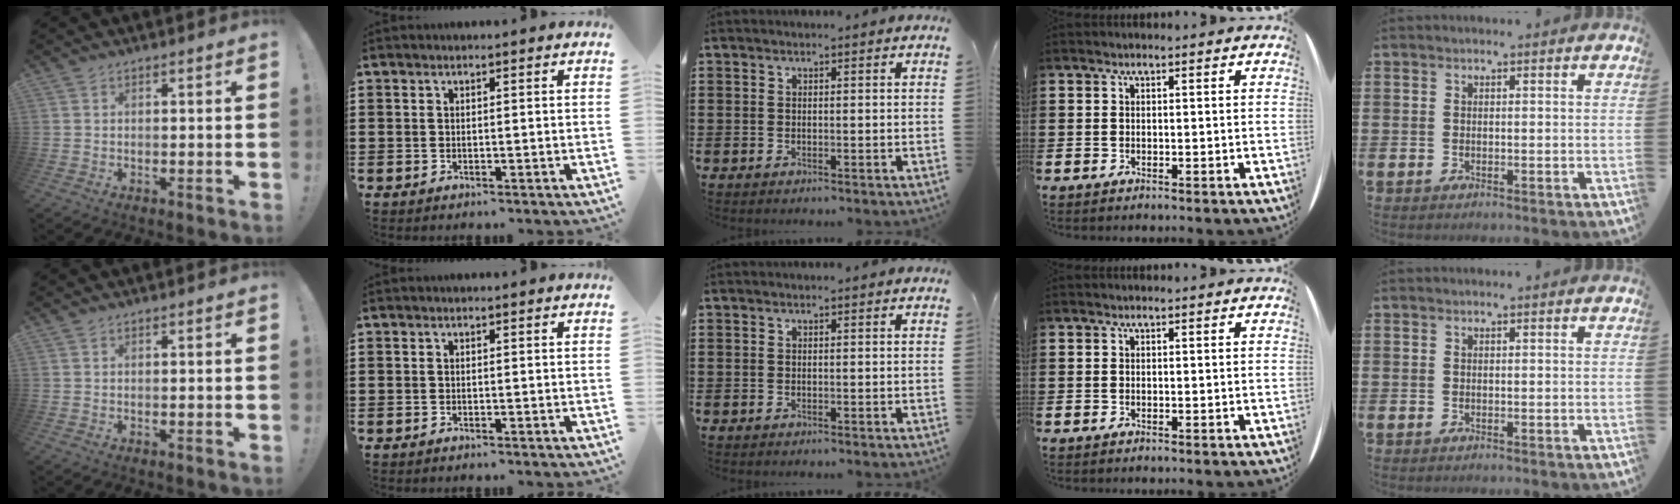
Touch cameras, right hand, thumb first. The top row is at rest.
{}